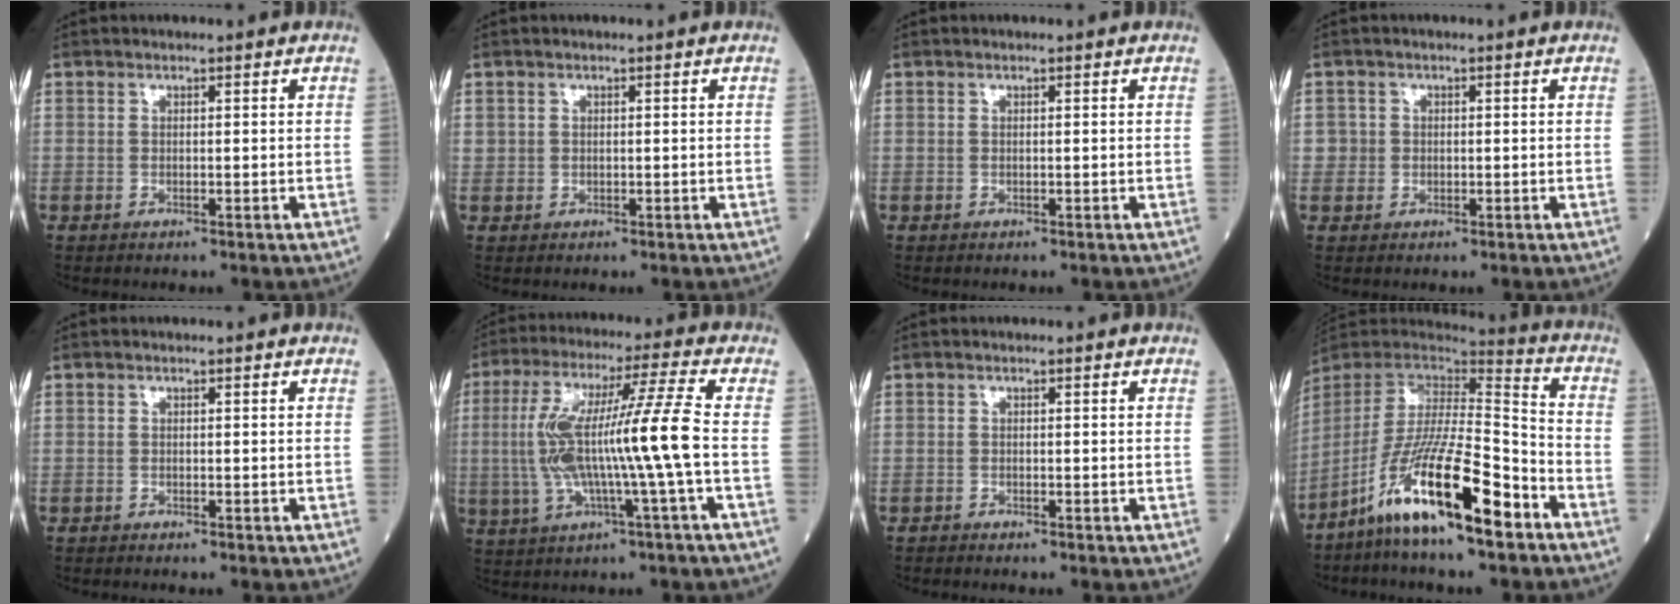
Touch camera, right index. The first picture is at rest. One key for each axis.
{"total": 0.8, "fx": 0.2, "fy": 0.8, "fz": 0.1, "tx": 0.007, "ty": 0.002, "tz": 0.001}
{"total": 0.0}
{"total": 1.9, "fx": 0.0, "fy": 1.9, "fz": 0.1, "tx": 0.009, "ty": 0.006, "tz": -0.003}
{"total": 0.7, "fx": -0.7, "fy": 0.0, "fz": 0.2, "tx": -0.002, "ty": -0.001, "tz": -0.012}
{"total": 13.7, "fx": -1.1, "fy": -0.8, "fz": 13.7, "tx": -0.270, "ty": 0.019, "tz": -0.023}
{"total": 1.0, "fx": -1.0, "fy": 0.0, "fz": 0.2, "tx": -0.004, "ty": -0.001, "tz": -0.018}
{"total": 17.5, "fx": -11.0, "fy": 1.8, "fz": 13.5, "tx": -0.277, "ty": -0.024, "tz": -0.207}